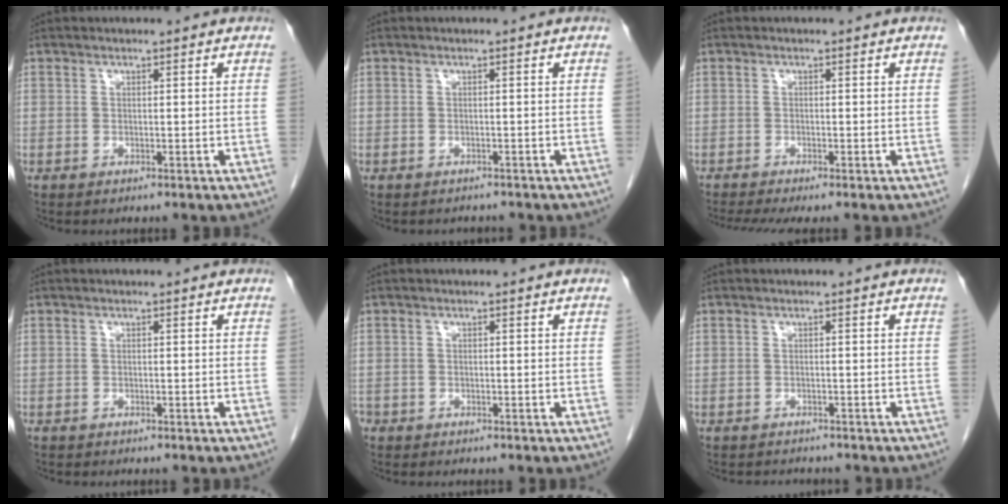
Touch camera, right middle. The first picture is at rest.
{"total": 1.3, "force": [-1.2, 0.4, 0.0], "torque": [-0.010, -0.004, -0.017]}
{"total": 4.3, "force": [-3.4, 0.0, 2.6], "torque": [-0.045, -0.013, -0.058]}
{"total": 1.0, "force": [-0.8, 0.3, 0.4], "torque": [-0.011, -0.002, -0.011]}
{"total": 1.5, "force": [-1.2, 0.9, 0.3], "torque": [-0.011, -0.001, -0.021]}
{"total": 3.2, "force": [-3.0, 0.9, 0.6], "torque": [-0.011, -0.007, -0.040]}